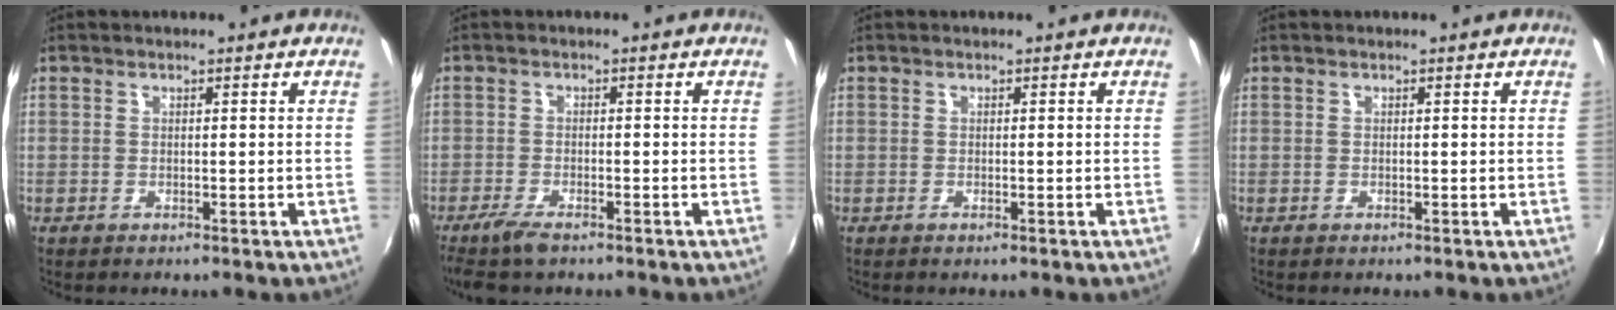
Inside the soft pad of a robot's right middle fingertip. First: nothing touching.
{"total": 4.8, "force": [-3.7, 1.0, 2.9], "torque": [-0.075, -0.016, -0.073]}
{"total": 0.0}
{"total": 0.0}